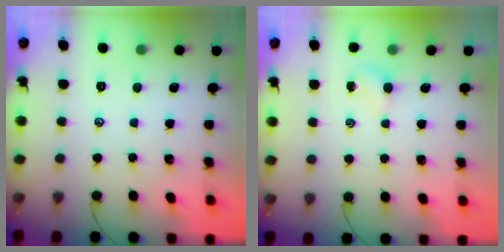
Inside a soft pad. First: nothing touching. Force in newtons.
{"total": 2.9, "press": 2.7, "slide": 1.1}